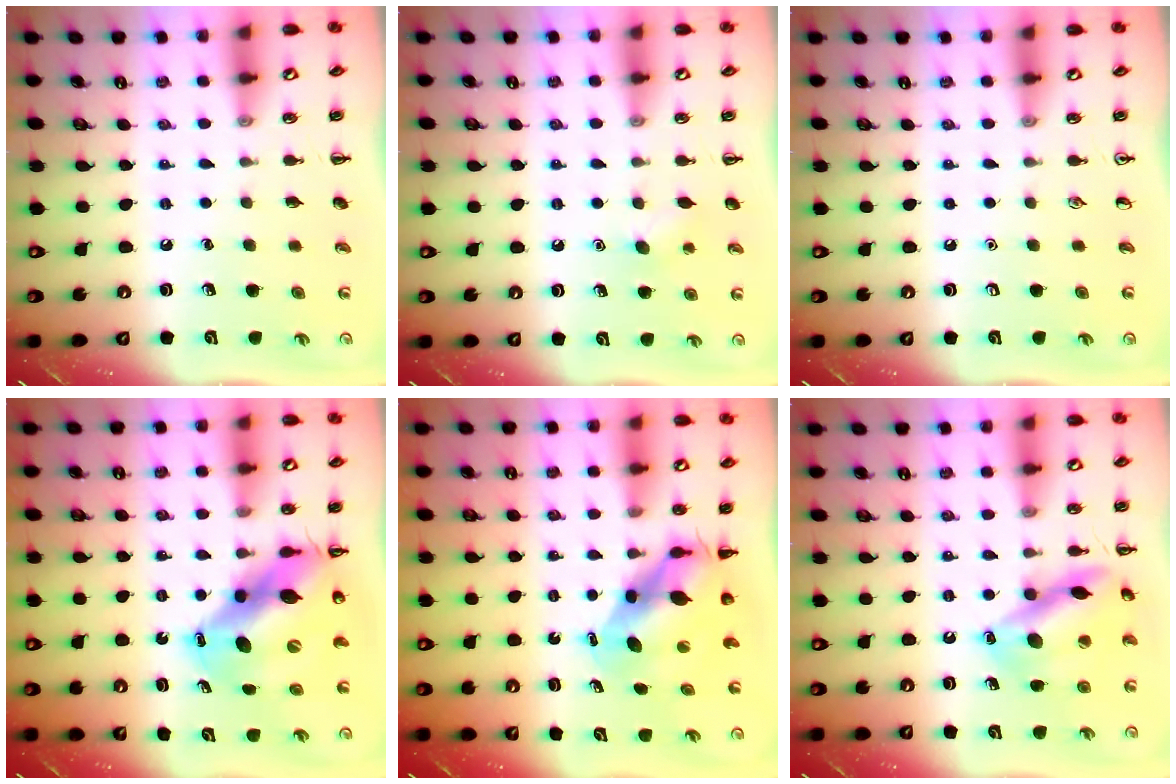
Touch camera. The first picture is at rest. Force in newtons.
{"total": 3.8, "press": 3.7, "slide": 0.8}
{"total": 0.0}
{"total": 14.1, "press": 13.5, "slide": 4.1}
{"total": 8.4, "press": 8.3, "slide": 1.3}
{"total": 14.4, "press": 14.4, "slide": 0.7}